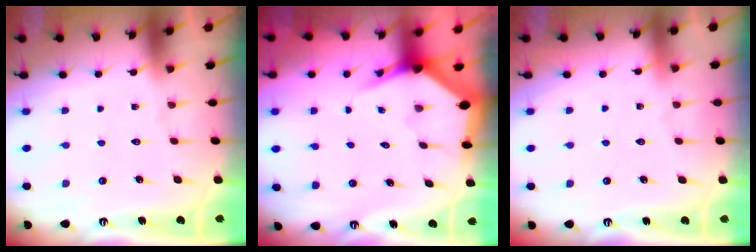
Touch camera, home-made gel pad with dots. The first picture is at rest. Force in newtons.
{"total": 4.3, "press": 4.2, "slide": 0.4}
{"total": 3.4, "press": 3.4, "slide": 0.5}